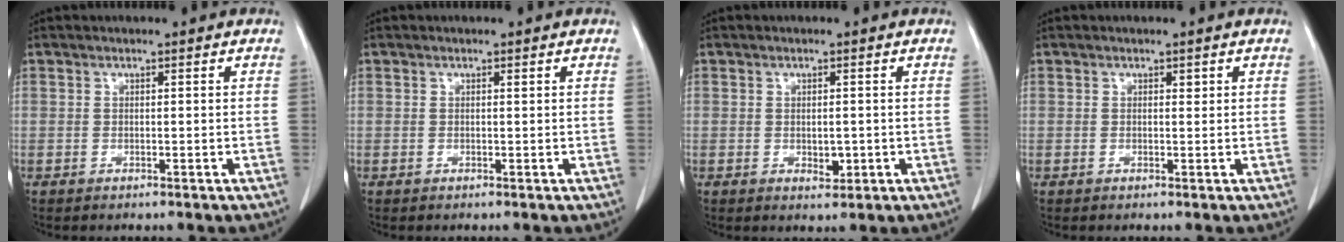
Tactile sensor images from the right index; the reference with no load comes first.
{"total": 0.0}
{"total": 1.9, "force": [-0.3, 1.1, 1.6], "torque": [-0.024, -0.003, 0.001]}
{"total": 0.5, "force": [0.3, 0.2, 0.4], "torque": [-0.005, -0.002, 0.004]}